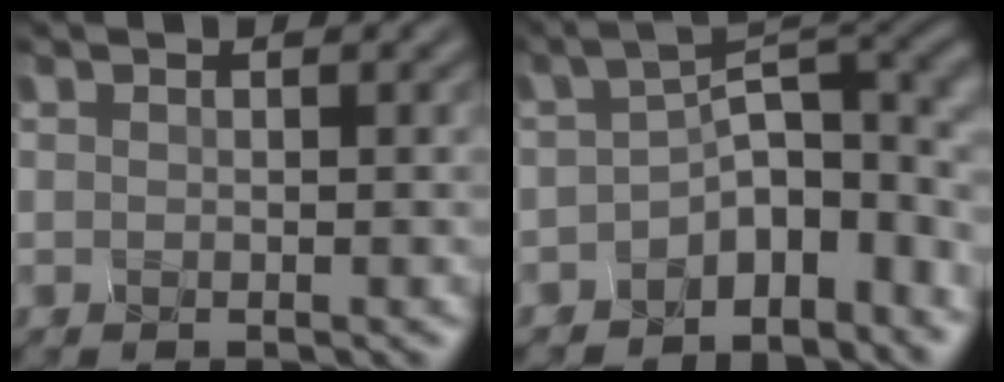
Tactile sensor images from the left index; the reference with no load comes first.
{"total": 8.6, "force": [-3.0, 5.0, 6.3], "torque": [-0.070, 0.003, -0.060]}